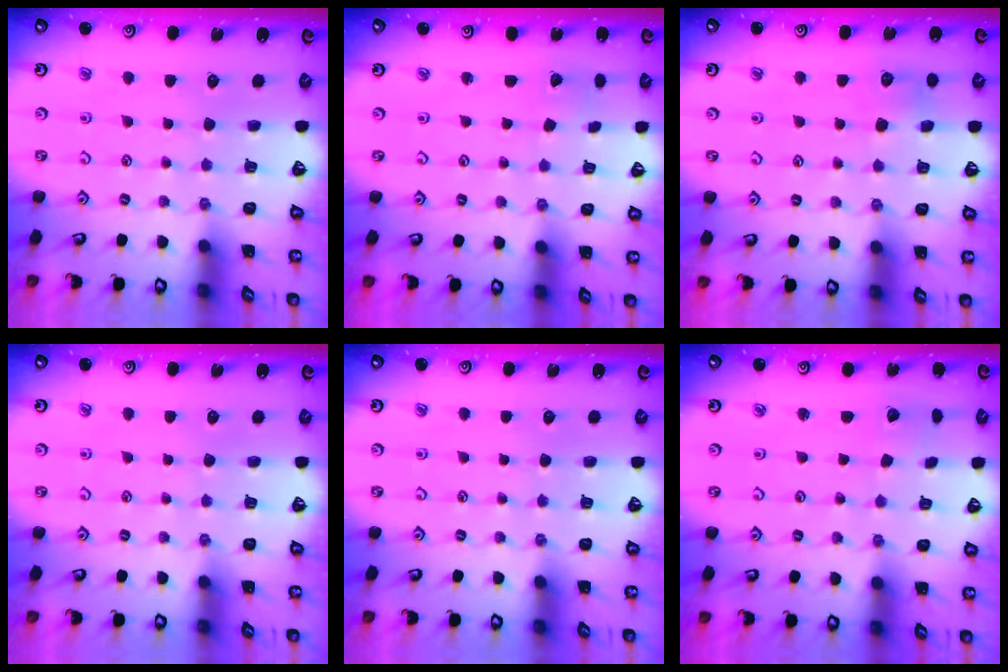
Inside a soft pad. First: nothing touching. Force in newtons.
{"total": 2.4, "press": 2.4, "slide": 0.2}
{"total": 6.4, "press": 6.3, "slide": 0.8}
{"total": 0.0}
{"total": 0.0}
{"total": 2.0, "press": 2.0, "slide": 0.2}